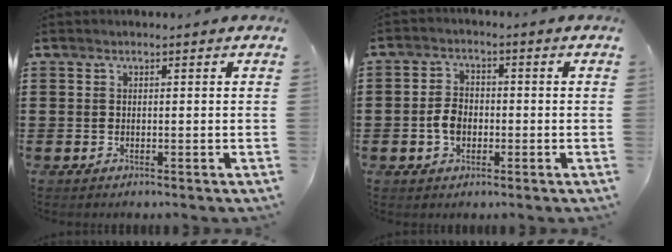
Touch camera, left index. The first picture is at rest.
{"total": 3.9, "force": [-0.9, 2.7, 2.6], "torque": [-0.065, 0.000, -0.021]}